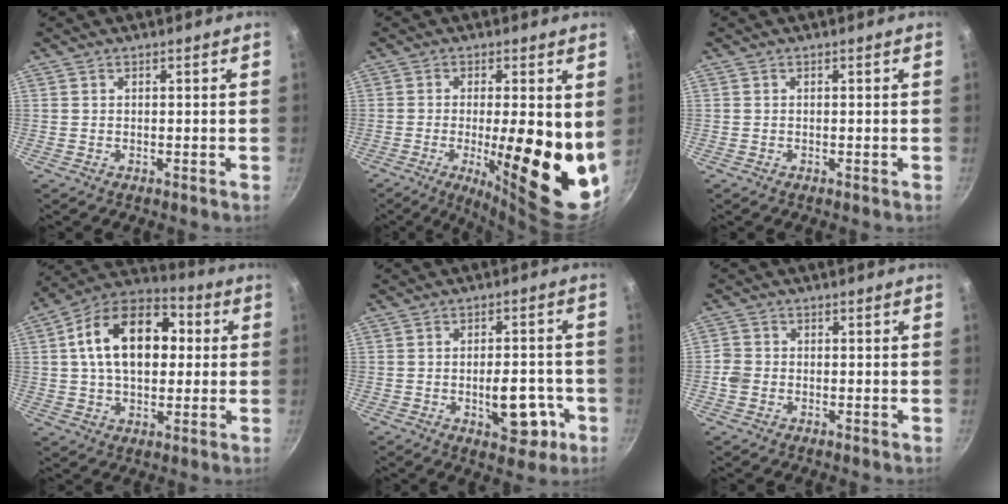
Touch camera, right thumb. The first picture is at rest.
{"total": 18.3, "force": [-1.5, 5.6, 17.4], "torque": [-0.230, -0.022, -0.017]}
{"total": 0.0}
{"total": 19.0, "force": [3.0, 12.3, 14.2], "torque": [-0.204, 0.026, 0.031]}
{"total": 9.3, "force": [-2.8, 5.0, 7.4], "torque": [-0.072, 0.014, -0.028]}
{"total": 2.8, "force": [-1.0, 2.3, 1.2], "torque": [-0.019, 0.014, -0.022]}